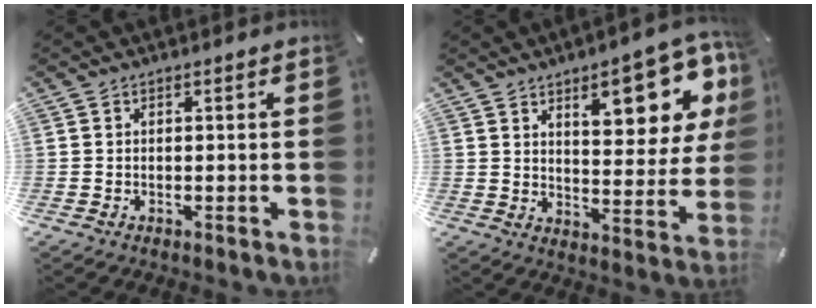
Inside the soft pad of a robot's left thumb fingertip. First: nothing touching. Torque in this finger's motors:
{"motor_torque": [2.46, 2.55, 1.82, -0.95, 0.15]}